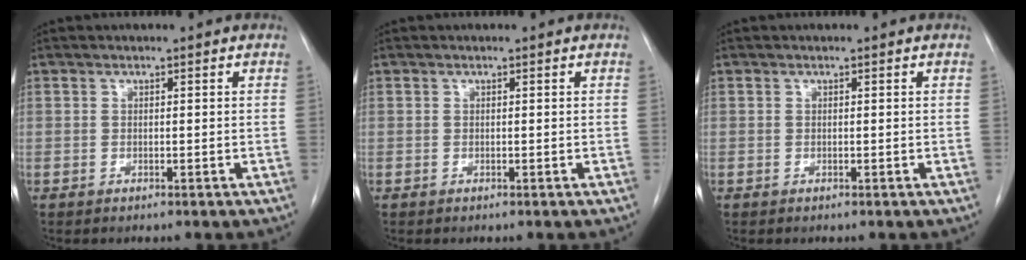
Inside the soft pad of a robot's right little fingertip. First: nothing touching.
{"total": 0.0}
{"total": 0.0}